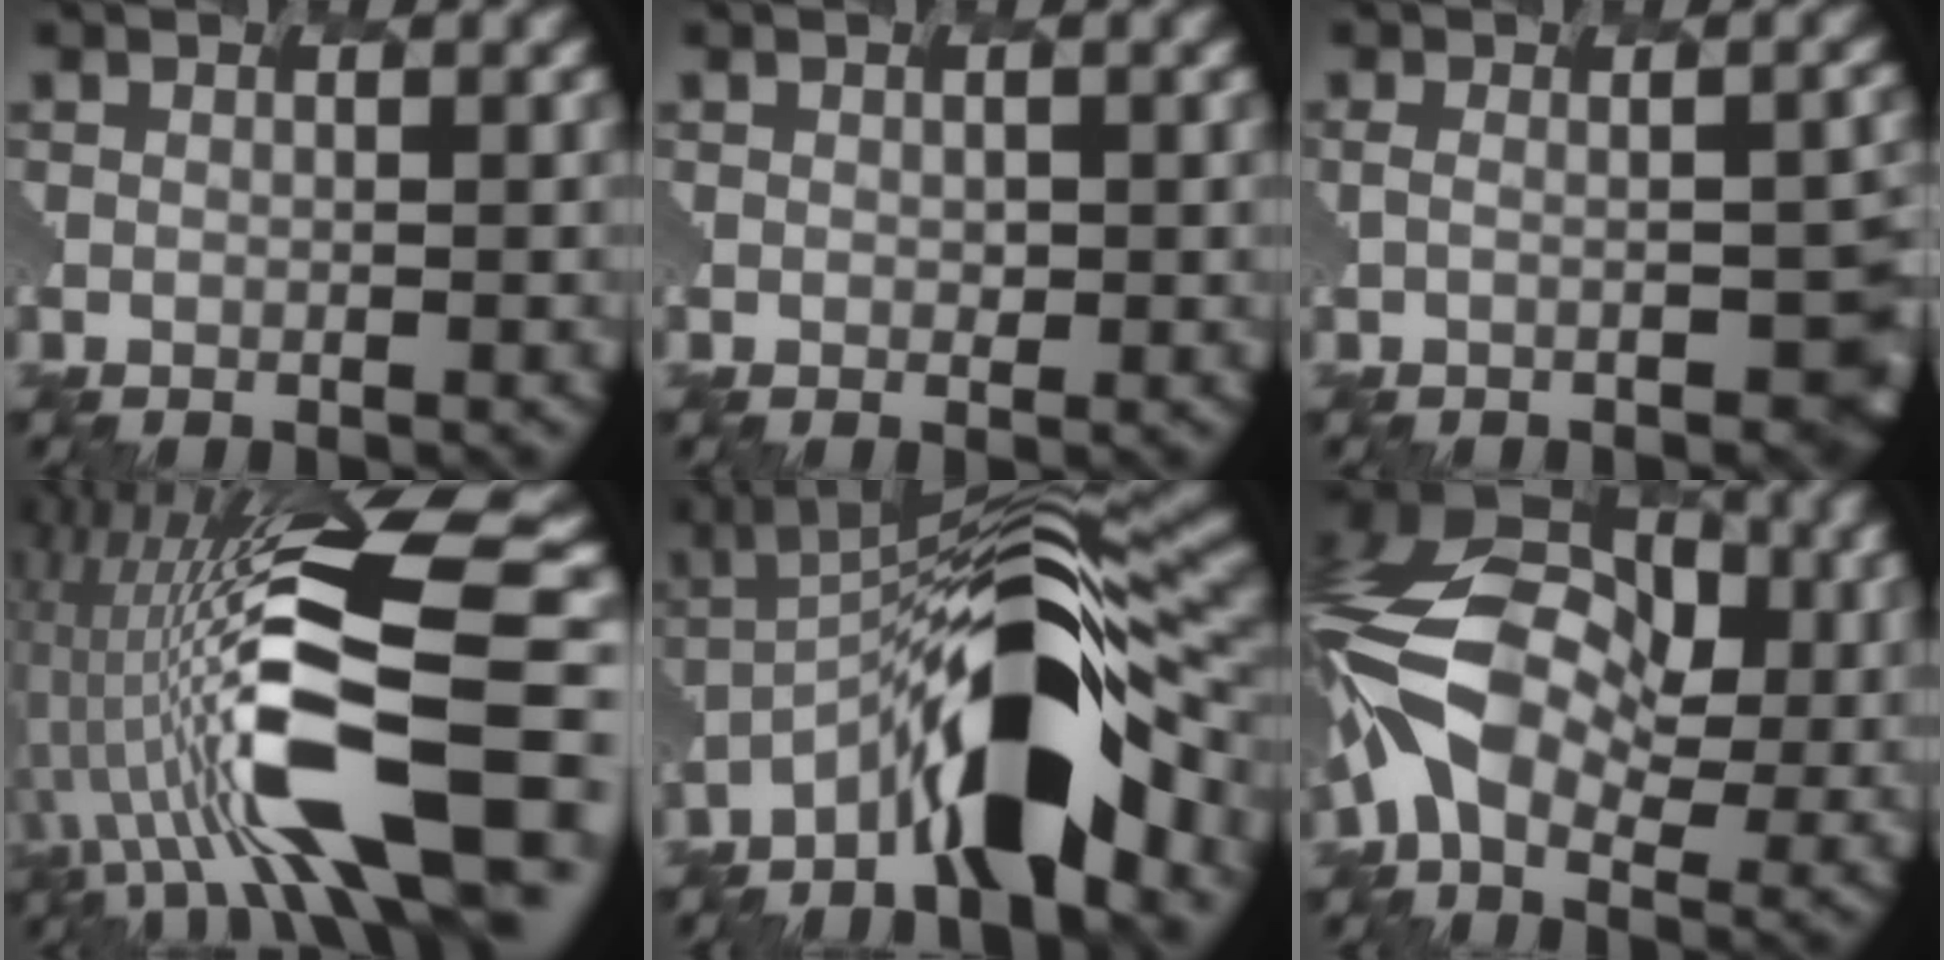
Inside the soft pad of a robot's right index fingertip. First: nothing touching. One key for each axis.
{"total": 1.1, "fx": 0.2, "fy": 0.9, "fz": 0.6, "tx": -0.019, "ty": -0.001, "tz": 0.003}
{"total": 3.4, "fx": -1.6, "fy": 1.0, "fz": 2.9, "tx": -0.054, "ty": 0.005, "tz": -0.023}
{"total": 12.5, "fx": -1.5, "fy": 4.7, "fz": 11.5, "tx": -0.215, "ty": 0.034, "tz": -0.041}
{"total": 11.5, "fx": -6.7, "fy": 2.6, "fz": 9.0, "tx": -0.169, "ty": 0.026, "tz": -0.129}
{"total": 11.5, "fx": 0.3, "fy": 8.6, "fz": 7.6, "tx": -0.197, "ty": 0.021, "tz": -0.026}